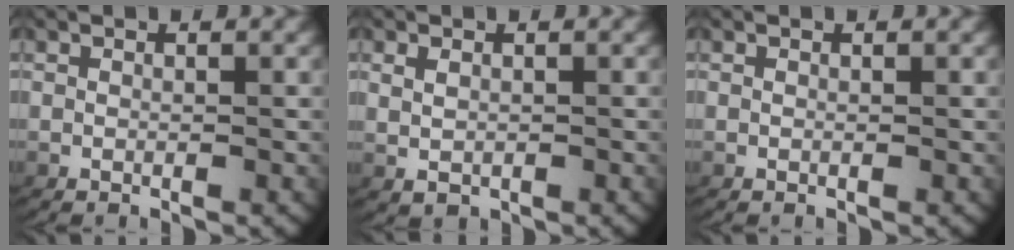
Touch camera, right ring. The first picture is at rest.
{"total": 1.6, "force": [0.1, 1.3, 0.9], "torque": [-0.028, -0.006, 0.011]}
{"total": 0.0}